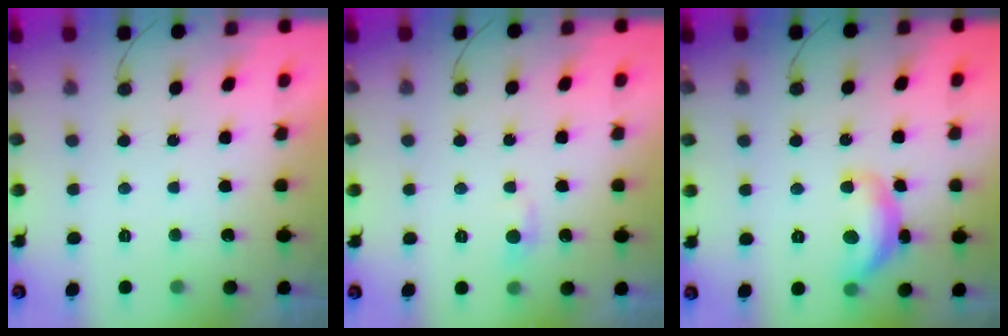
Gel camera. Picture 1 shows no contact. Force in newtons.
{"total": 4.3, "press": 4.2, "slide": 0.6}
{"total": 12.6, "press": 12.6, "slide": 0.7}